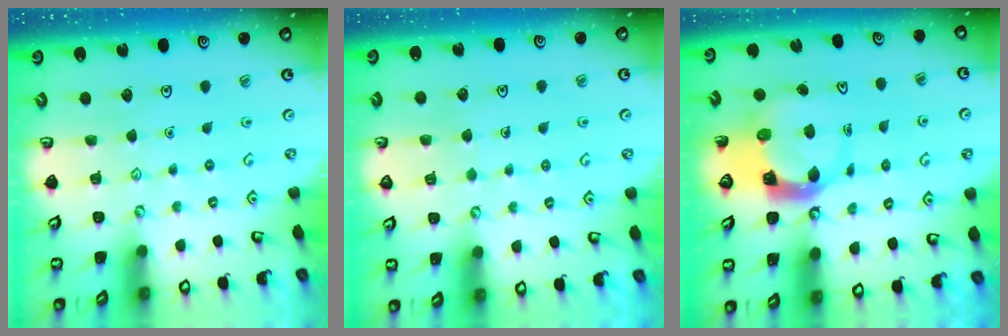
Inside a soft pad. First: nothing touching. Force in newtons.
{"total": 3.5, "press": 3.5, "slide": 0.3}
{"total": 5.2, "press": 5.1, "slide": 0.6}